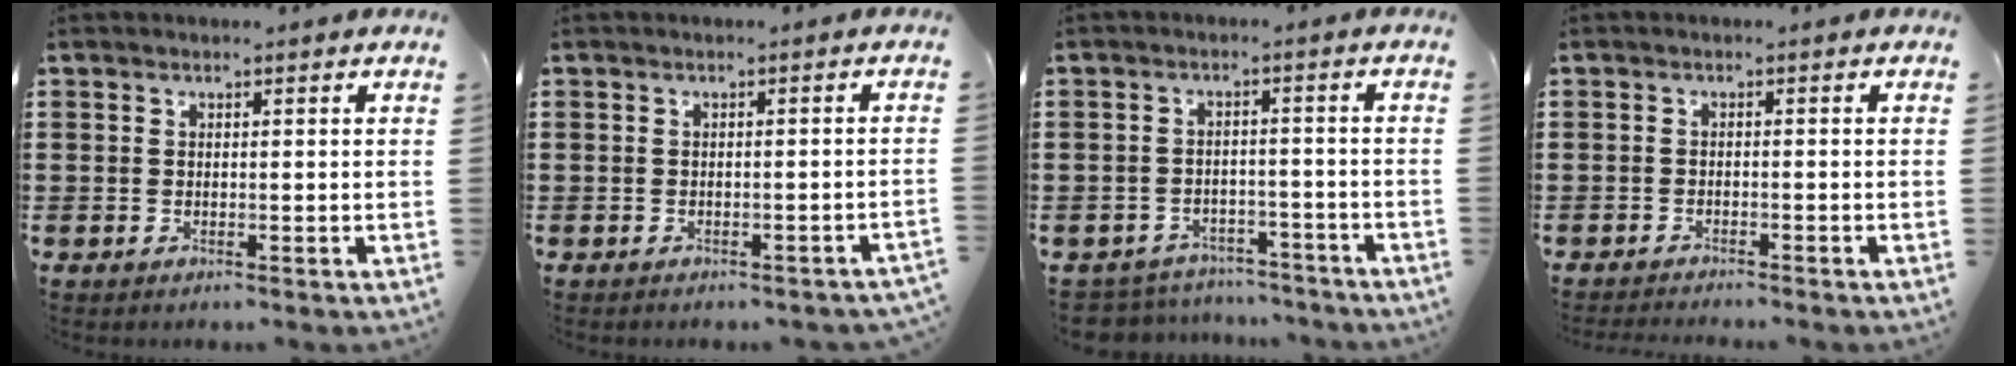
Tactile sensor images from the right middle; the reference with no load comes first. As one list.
[{"total": 0.9, "force": [-0.8, 0.2, 0.2], "torque": [-0.007, 0.000, -0.018]}, {"total": 3.8, "force": [-3.8, 0.6, -0.2], "torque": [-0.011, 0.001, -0.084]}, {"total": 1.1, "force": [-1.1, -0.1, 0.1], "torque": [-0.005, -0.001, -0.021]}]